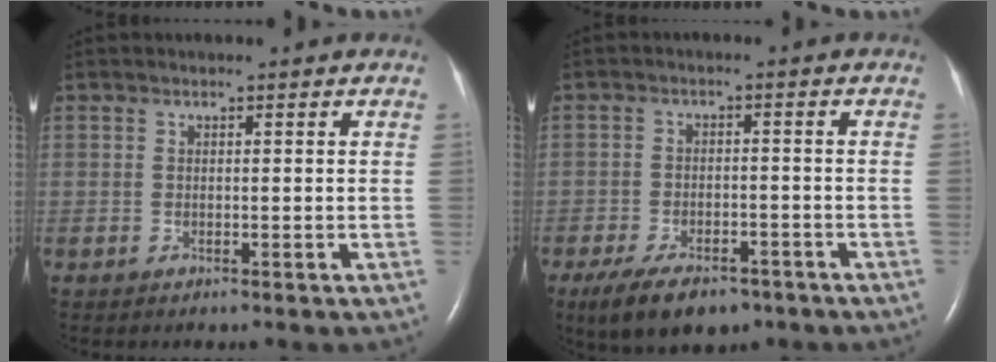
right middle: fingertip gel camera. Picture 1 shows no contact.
{"total": 9.4, "force": [-6.7, 4.2, 5.1], "torque": [-0.087, -0.005, -0.106]}